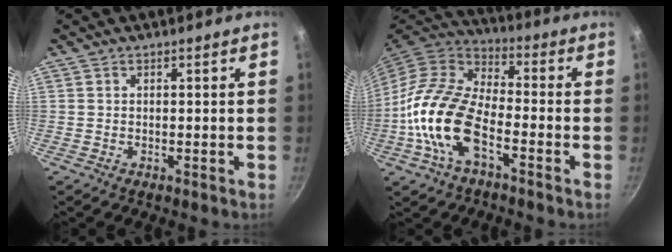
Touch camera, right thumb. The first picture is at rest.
{"total": 17.4, "force": [-5.7, 9.0, 13.8], "torque": [-0.255, 0.035, -0.122]}